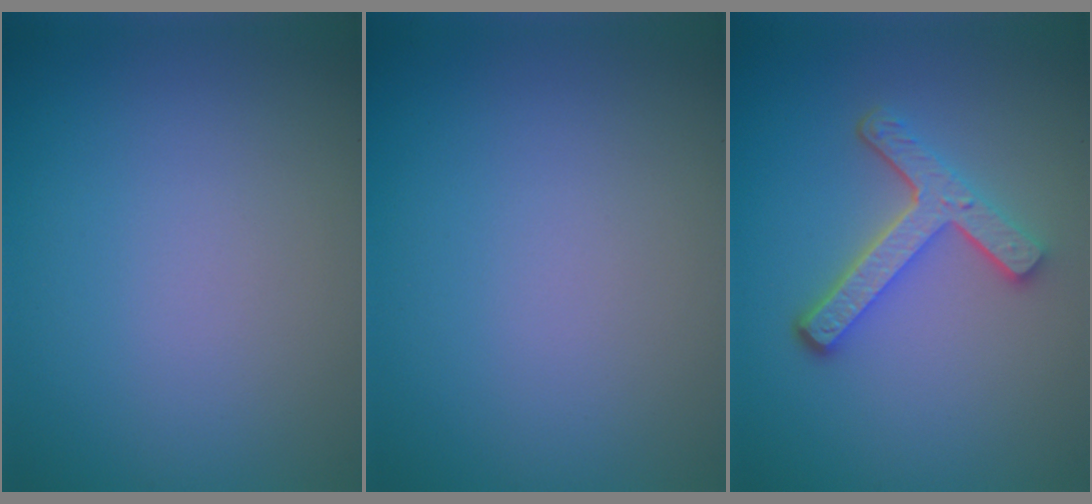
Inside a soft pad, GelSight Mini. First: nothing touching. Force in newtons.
{"total": 0.0}
{"total": 4.5, "press": 3.4, "slide": 3.0}